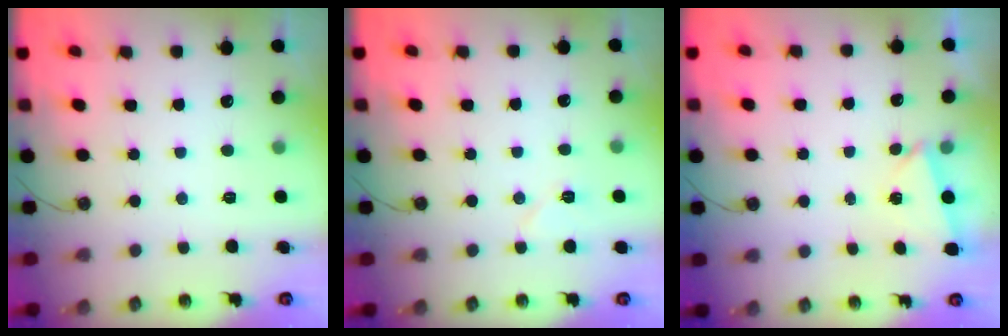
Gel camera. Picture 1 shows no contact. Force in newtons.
{"total": 5.5, "press": 5.4, "slide": 0.9}
{"total": 1.6, "press": 0.9, "slide": 1.2}